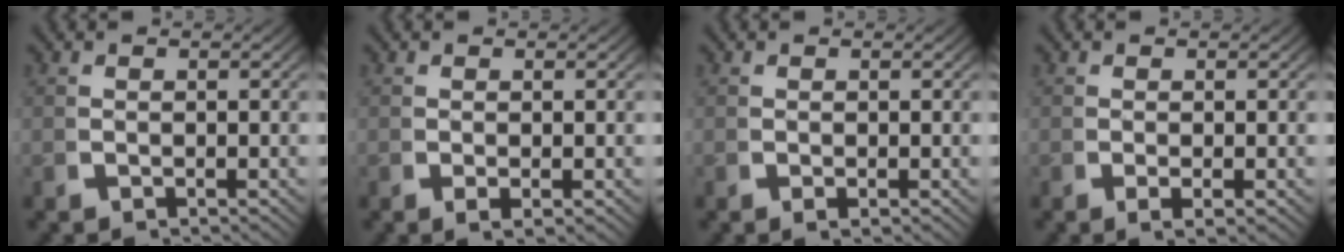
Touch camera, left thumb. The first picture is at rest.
{"total": 0.9, "force": [0.0, 0.4, 0.8], "torque": [-0.023, -0.004, 0.003]}
{"total": 0.6, "force": [0.0, 0.3, 0.5], "torque": [-0.014, -0.004, 0.002]}
{"total": 1.1, "force": [-0.1, 0.3, 1.1], "torque": [-0.029, -0.005, 0.000]}